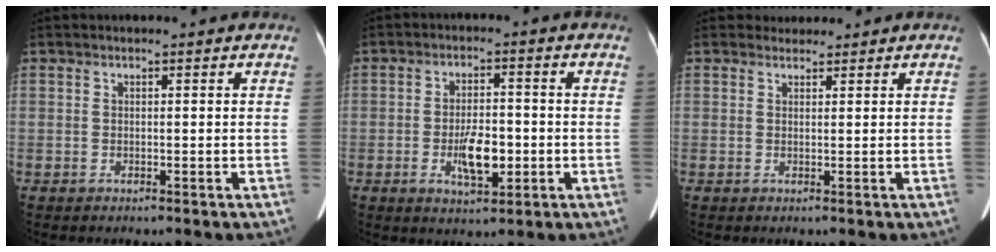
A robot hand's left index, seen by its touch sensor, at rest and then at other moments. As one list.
[{"total": 6.3, "force": [-1.6, 2.5, 5.5], "torque": [-0.103, -0.001, -0.023]}, {"total": 1.3, "force": [1.1, 0.5, -0.4], "torque": [0.003, 0.006, 0.016]}]